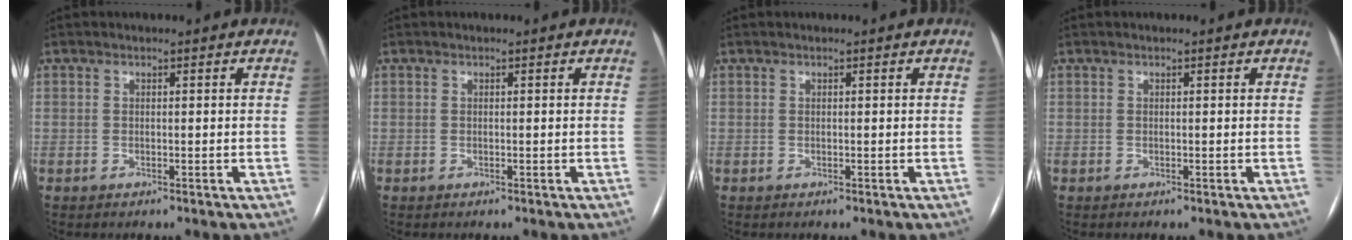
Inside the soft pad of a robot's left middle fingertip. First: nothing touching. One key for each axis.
{"total": 0.0}
{"total": 0.0}
{"total": 0.0}